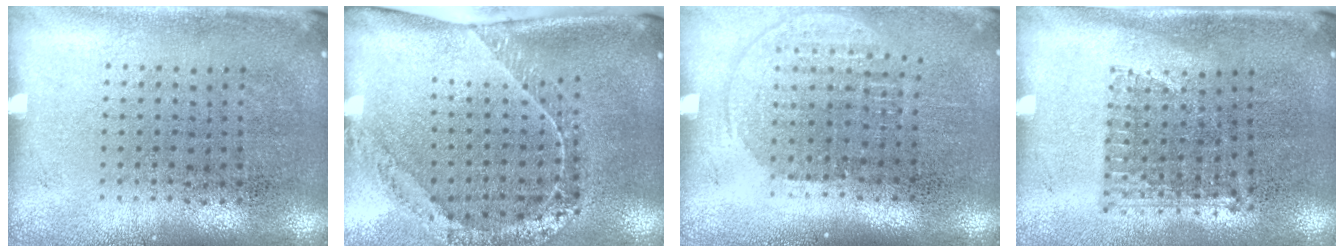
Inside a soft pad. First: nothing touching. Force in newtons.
{"total": 1.7, "press": 1.5, "slide": 0.8}
{"total": 1.4, "press": 1.1, "slide": 0.7}
{"total": 1.0, "press": 0.8, "slide": 0.6}